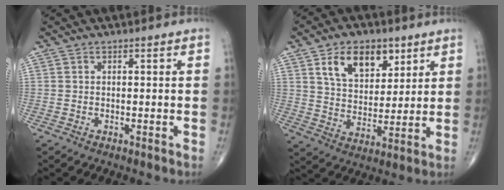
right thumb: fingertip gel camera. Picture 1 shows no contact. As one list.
[{"total": 12.1, "force": [6.0, 7.5, 7.4], "torque": [-0.090, -0.028, 0.108]}]